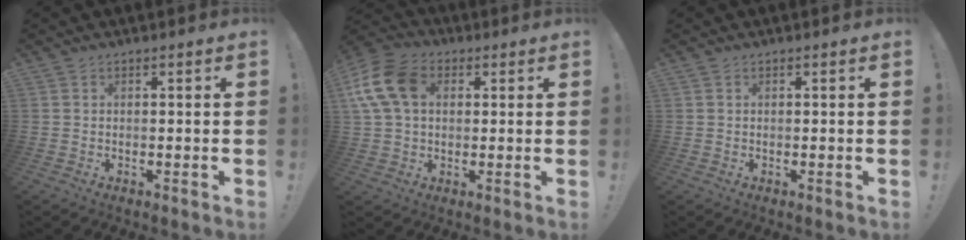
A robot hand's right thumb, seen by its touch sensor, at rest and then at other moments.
{"total": 14.6, "force": [3.6, 10.2, 9.8], "torque": [-0.197, 0.005, 0.071]}
{"total": 0.0}